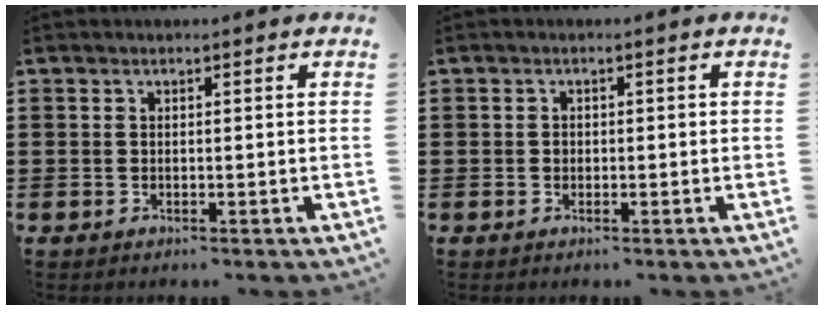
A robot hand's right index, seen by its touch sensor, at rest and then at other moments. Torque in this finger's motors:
{"motor_torque": [0.48, -0.29, 0.07, 0.03]}